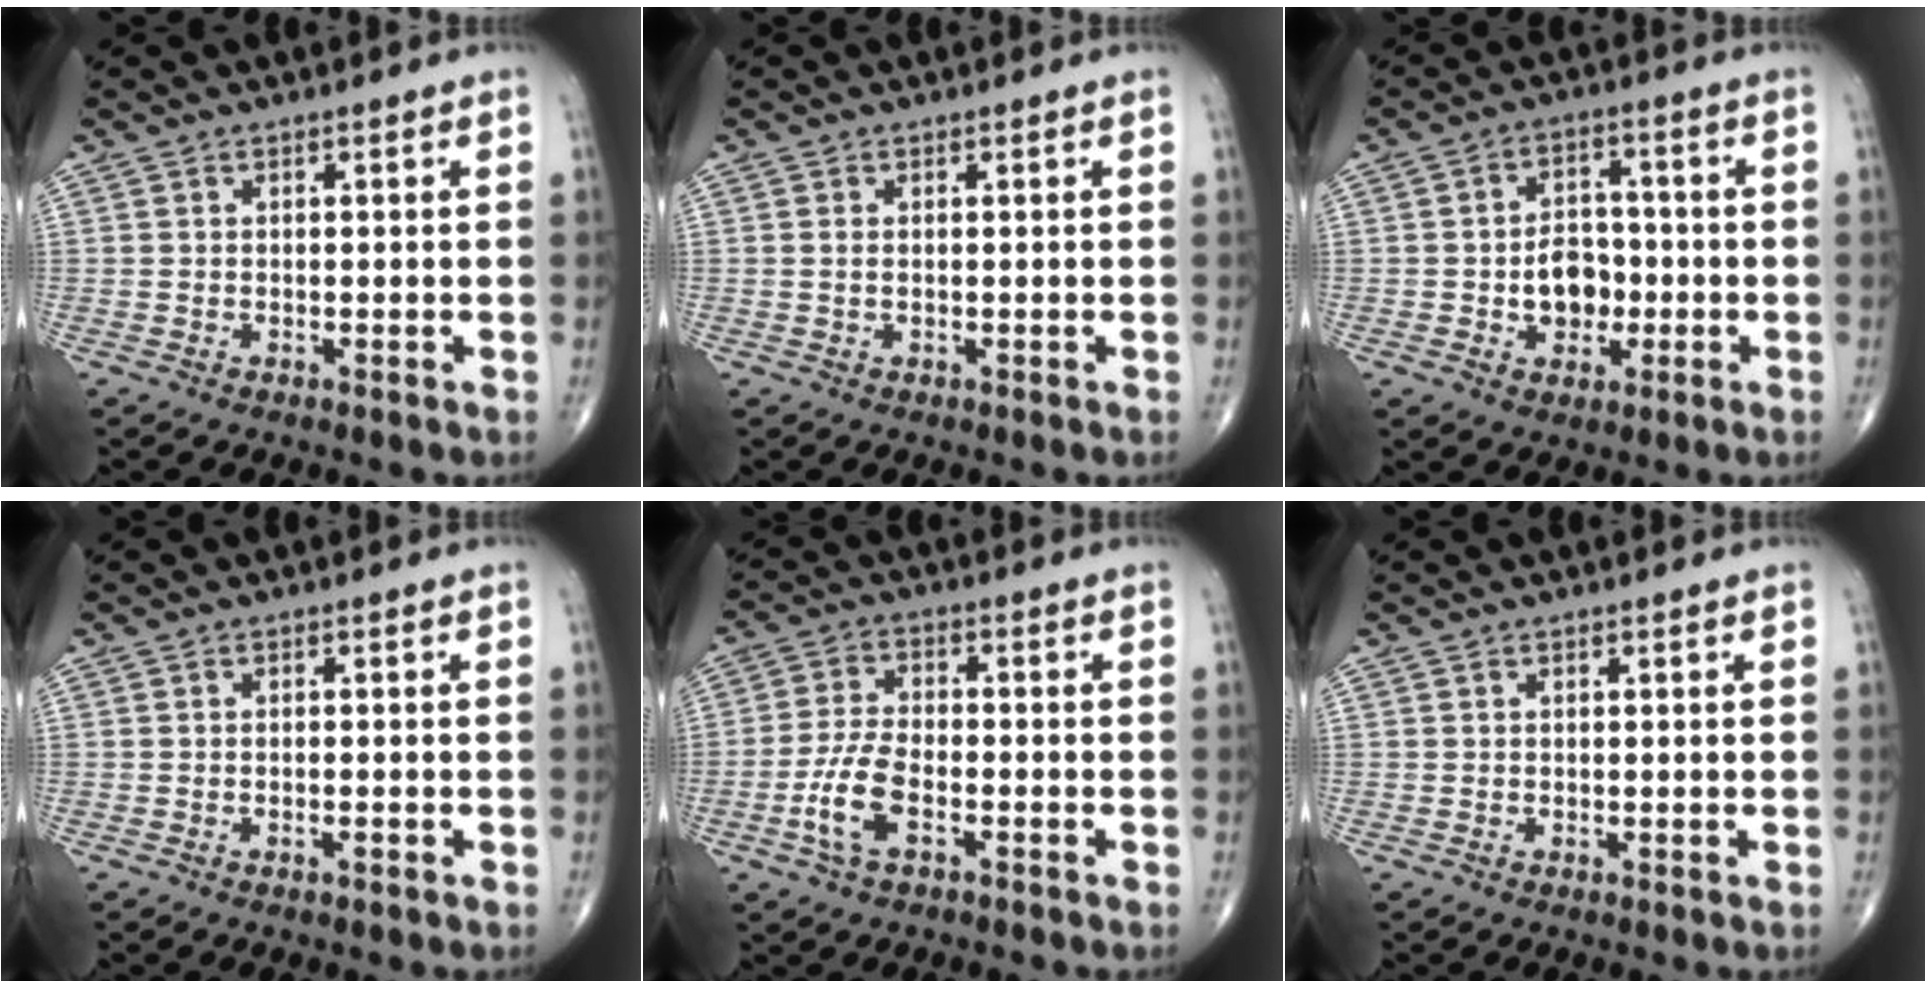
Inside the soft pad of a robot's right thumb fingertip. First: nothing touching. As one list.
[{"total": 0.7, "force": [0.0, 0.3, 0.6], "torque": [-0.014, 0.001, 0.002]}, {"total": 7.7, "force": [-1.5, 5.8, 5.0], "torque": [-0.043, 0.018, -0.024]}, {"total": 0.8, "force": [-0.5, 0.1, 0.6], "torque": [-0.011, 0.005, -0.008]}, {"total": 7.4, "force": [-3.0, 3.3, 5.9], "torque": [-0.129, 0.019, -0.062]}, {"total": 0.0}]